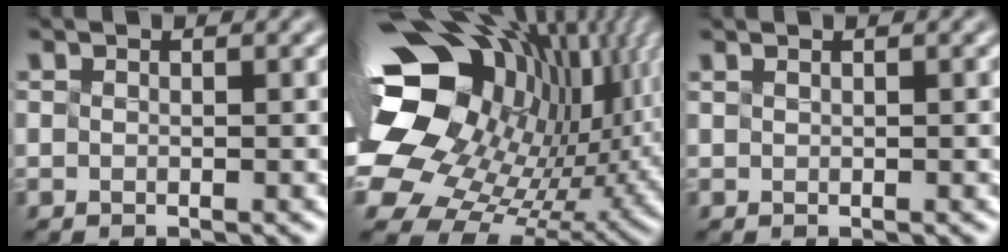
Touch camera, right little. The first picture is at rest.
{"total": 18.2, "force": [4.0, 13.2, 11.9], "torque": [-0.223, -0.016, 0.100]}
{"total": 1.4, "force": [0.9, 0.7, 0.8], "torque": [0.001, 0.010, -0.002]}